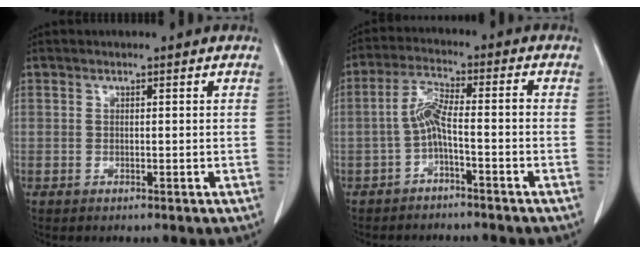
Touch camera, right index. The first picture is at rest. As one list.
[{"total": 5.2, "force": [-2.0, 0.6, 4.8], "torque": [-0.101, 0.021, -0.037]}]